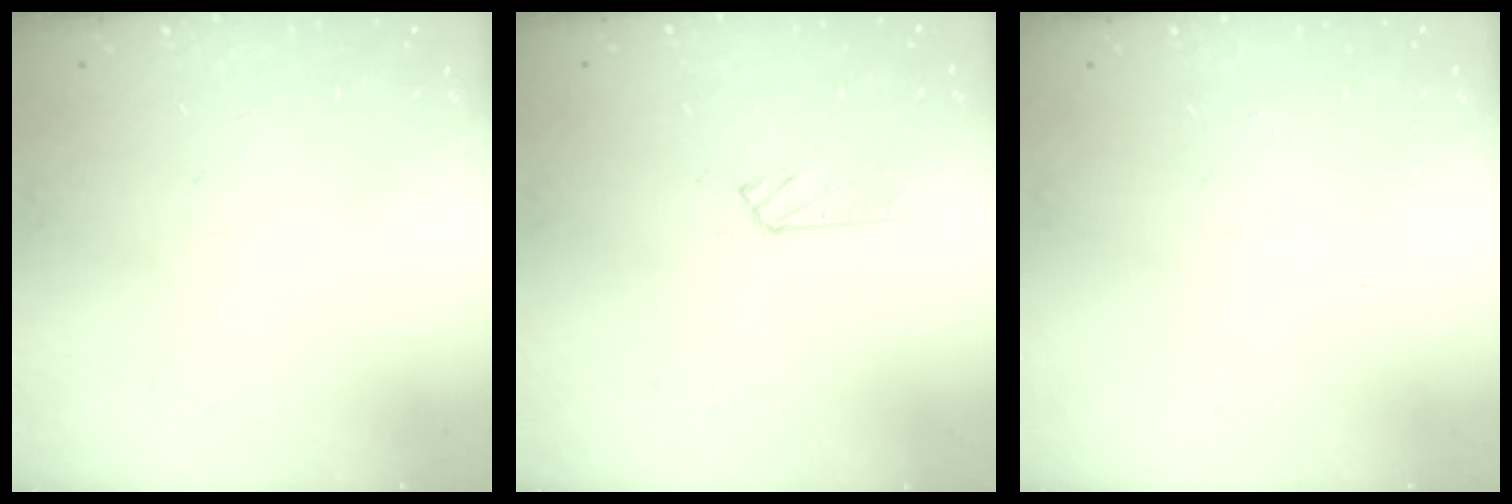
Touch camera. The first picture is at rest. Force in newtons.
{"total": 2.9, "press": 2.8, "slide": 0.3}
{"total": 0.0}